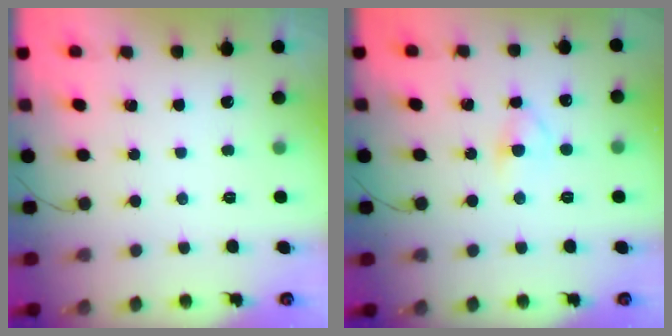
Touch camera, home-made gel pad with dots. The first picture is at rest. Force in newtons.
{"total": 4.1, "press": 3.9, "slide": 1.1}